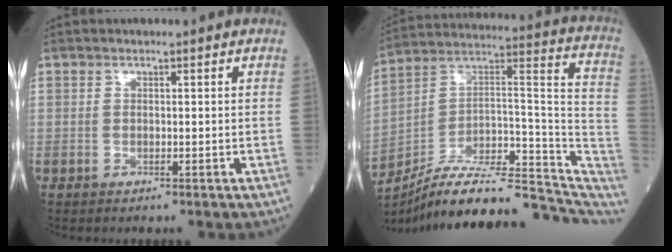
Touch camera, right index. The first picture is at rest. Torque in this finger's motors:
{"motor_torque": [-1.01, -1.13, -0.36, -0.21]}